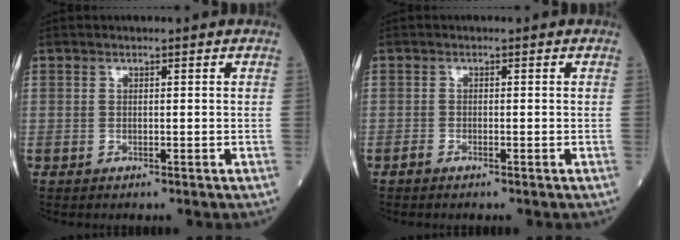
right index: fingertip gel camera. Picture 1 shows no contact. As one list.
[{"total": 0.9, "force": [-0.7, 0.0, 0.6], "torque": [-0.016, -0.002, -0.010]}]